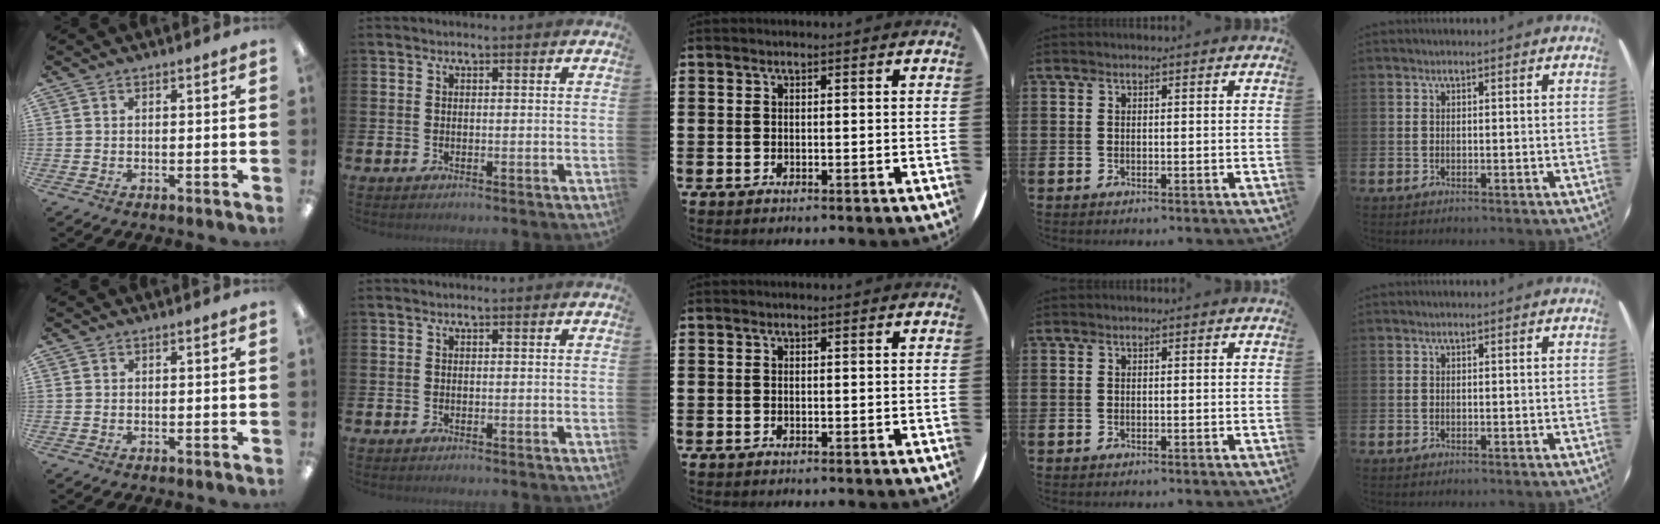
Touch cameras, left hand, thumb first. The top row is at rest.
{}